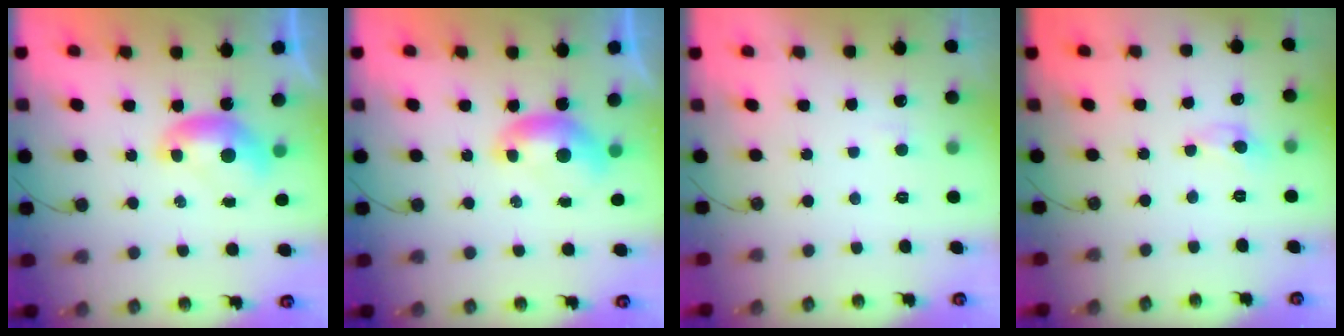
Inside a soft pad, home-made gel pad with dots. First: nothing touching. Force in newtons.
{"total": 0.0}
{"total": 2.3, "press": 2.3, "slide": 0.4}
{"total": 0.0}